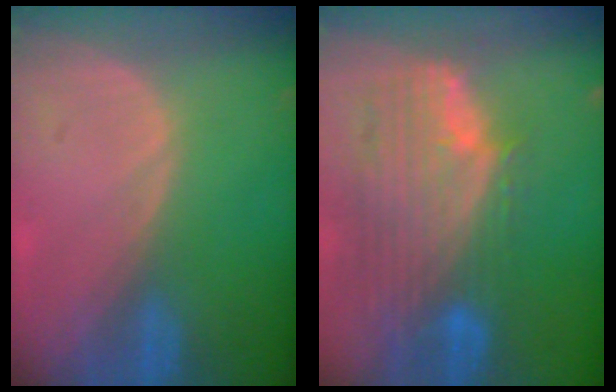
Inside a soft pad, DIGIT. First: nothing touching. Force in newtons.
{"total": 11.8, "press": 10.0, "slide": 6.2}